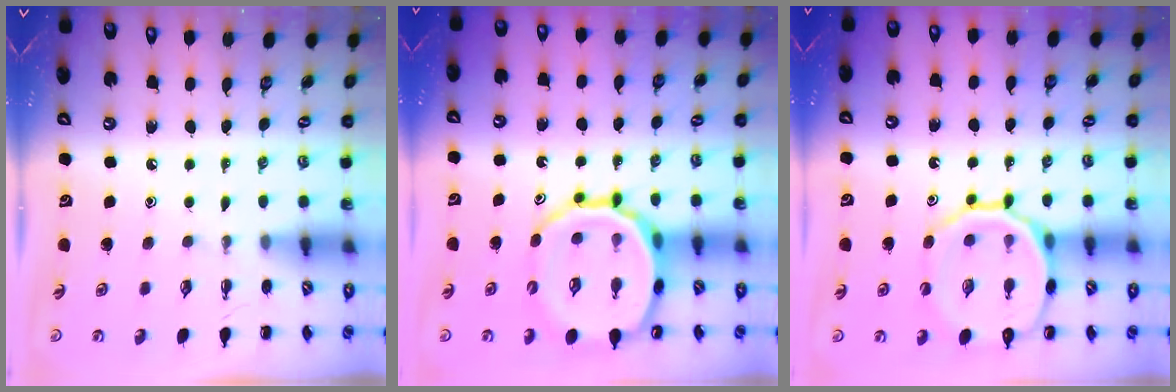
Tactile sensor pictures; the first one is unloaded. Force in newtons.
{"total": 19.1, "press": 18.8, "slide": 3.5}
{"total": 16.1, "press": 16.0, "slide": 2.4}